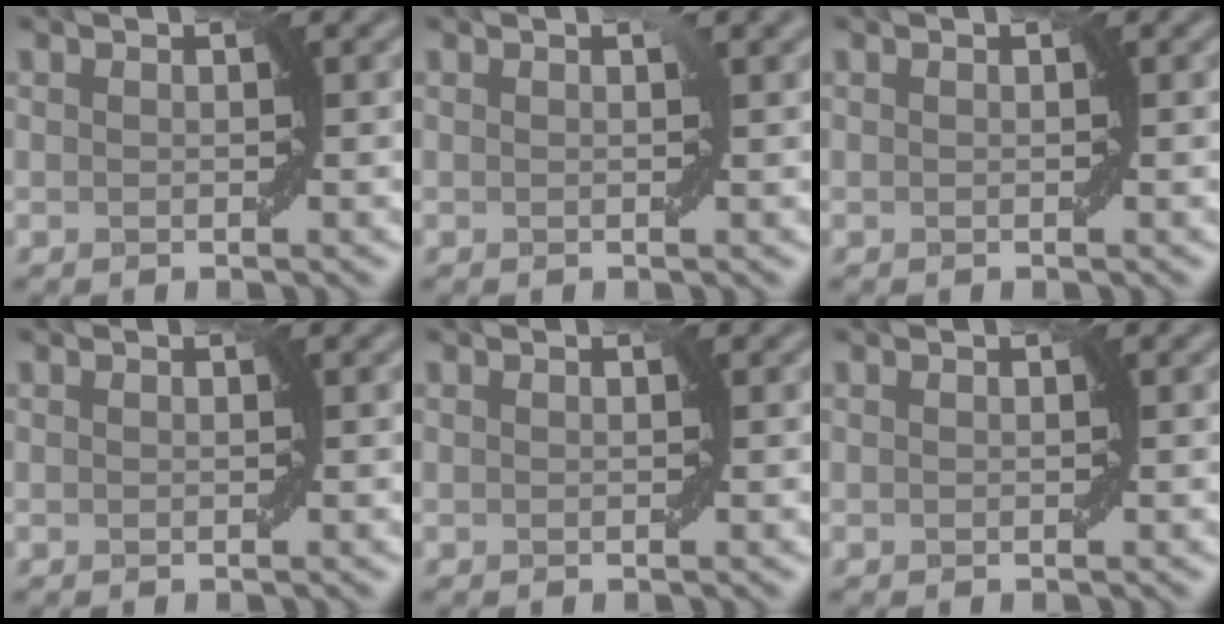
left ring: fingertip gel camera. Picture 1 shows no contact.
{"total": 1.0, "force": [0.5, 0.0, 0.9], "torque": [-0.010, 0.003, 0.008]}
{"total": 0.0}
{"total": 0.0}
{"total": 0.0}
{"total": 0.0}